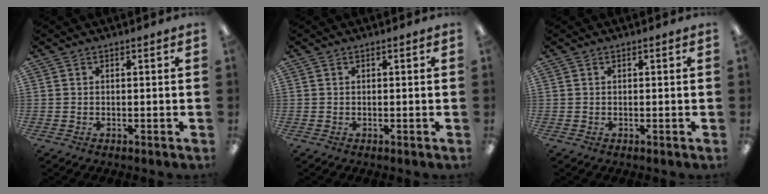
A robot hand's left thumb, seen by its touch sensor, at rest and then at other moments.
{"total": 0.0}
{"total": 0.0}